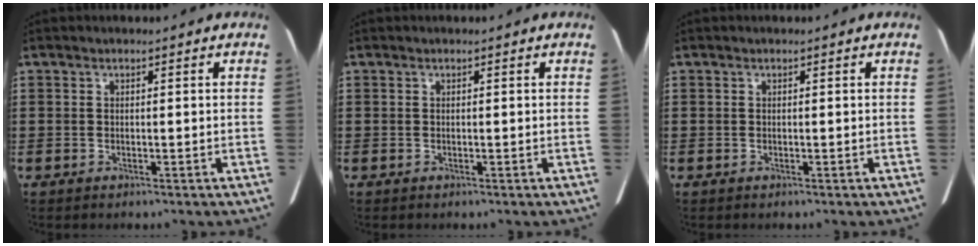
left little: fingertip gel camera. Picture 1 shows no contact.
{"total": 0.0}
{"total": 0.0}